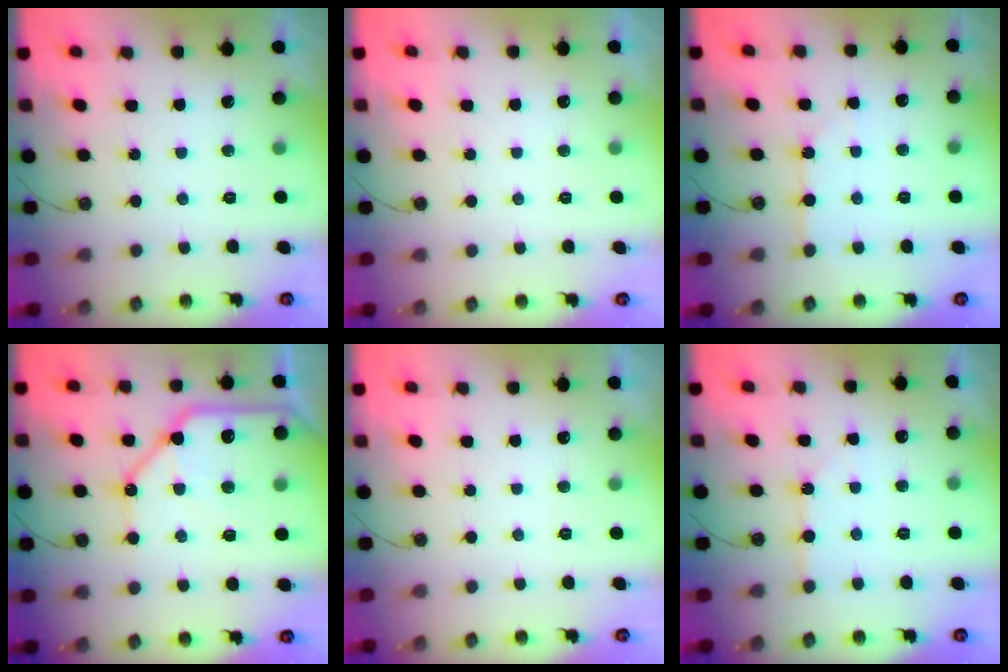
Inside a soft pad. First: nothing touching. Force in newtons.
{"total": 0.0}
{"total": 3.6, "press": 3.5, "slide": 0.6}
{"total": 17.0, "press": 16.9, "slide": 2.4}
{"total": 0.0}
{"total": 2.5, "press": 2.5, "slide": 0.4}